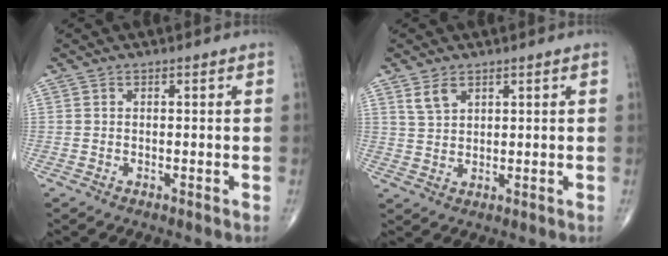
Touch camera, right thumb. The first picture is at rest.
{"total": 3.5, "force": [2.2, 2.0, 1.9], "torque": [-0.032, -0.009, 0.050]}